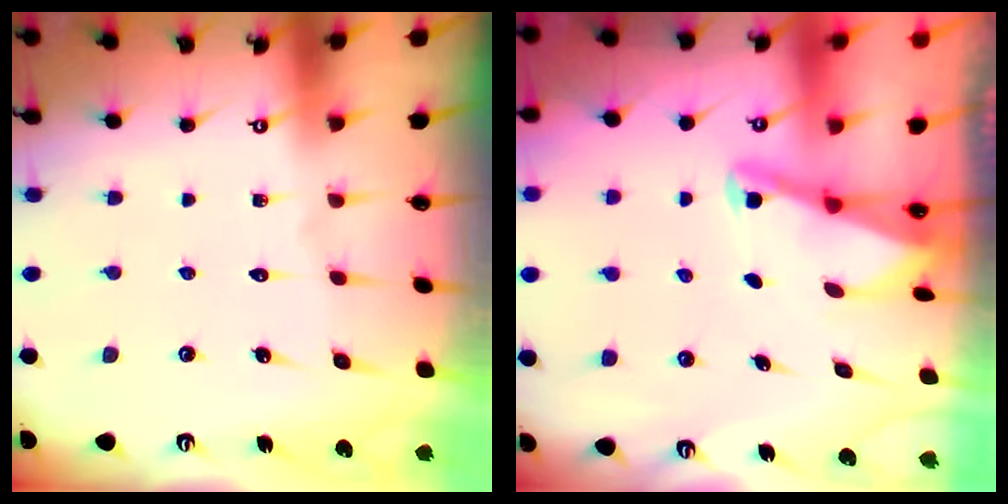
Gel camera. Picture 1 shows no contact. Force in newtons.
{"total": 2.0, "press": 2.0, "slide": 0.4}